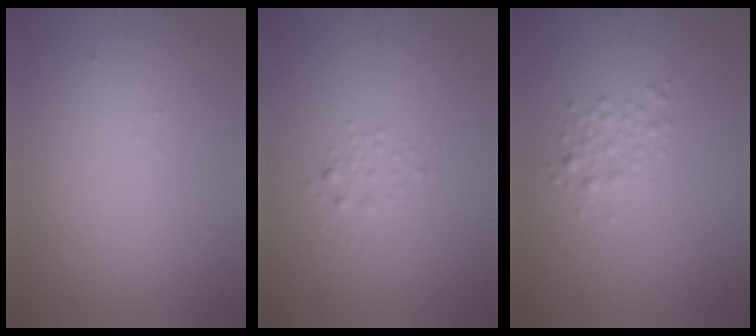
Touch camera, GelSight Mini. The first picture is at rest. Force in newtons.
{"total": 0.9, "press": 0.9, "slide": 0.0}
{"total": 1.7, "press": 1.7, "slide": 0.0}